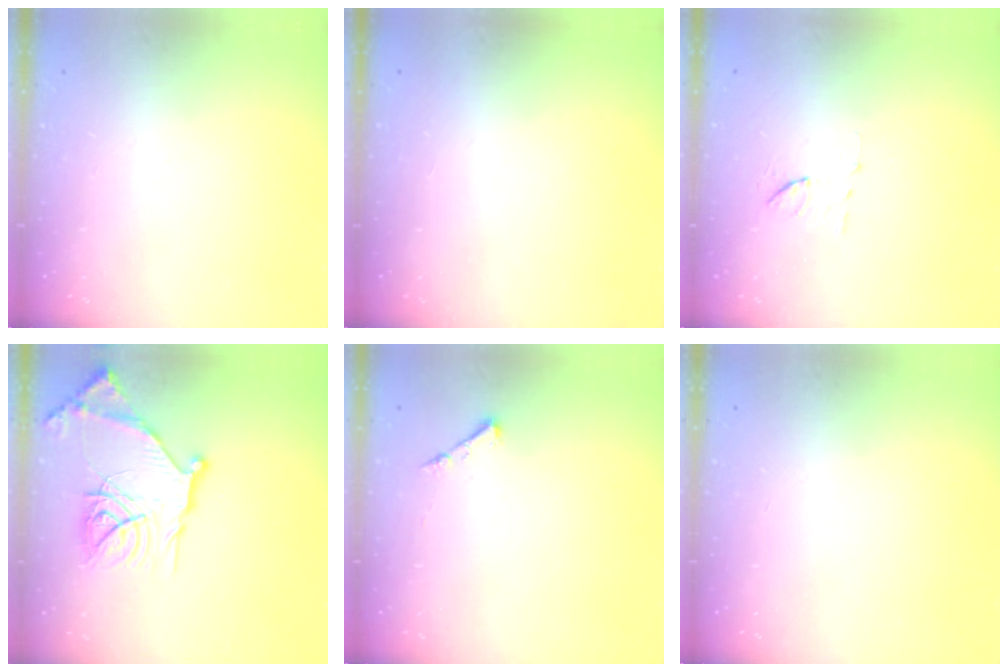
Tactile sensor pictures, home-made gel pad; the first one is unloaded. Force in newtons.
{"total": 1.5, "press": 1.5, "slide": 0.1}
{"total": 6.8, "press": 6.6, "slide": 1.8}
{"total": 20.2, "press": 20.1, "slide": 1.9}
{"total": 3.7, "press": 3.6, "slide": 0.5}
{"total": 0.0}